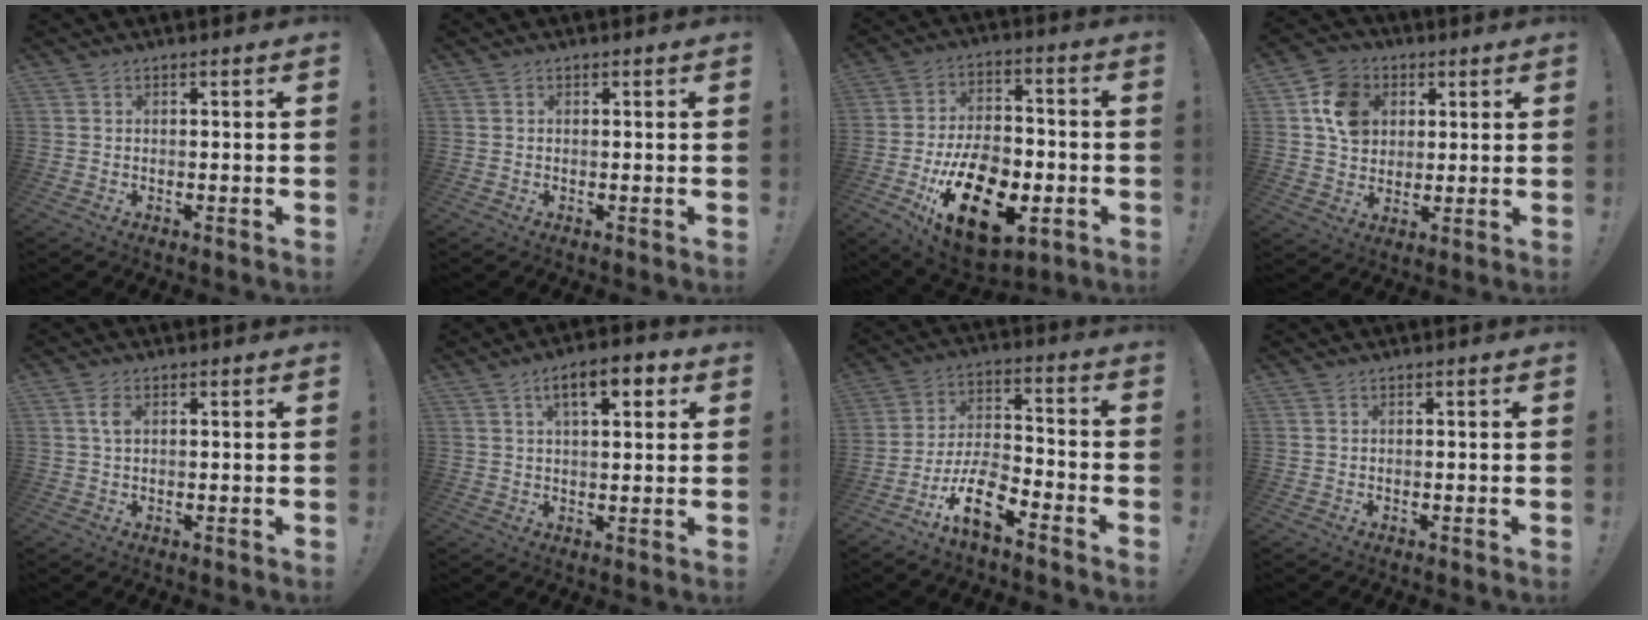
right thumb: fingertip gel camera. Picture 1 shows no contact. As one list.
[{"total": 0.0}, {"total": 22.9, "force": [-8.5, 13.6, 16.4], "torque": [-0.269, 0.051, -0.126]}, {"total": 11.7, "force": [3.6, 9.9, 5.3], "torque": [-0.073, -0.002, 0.073]}, {"total": 2.9, "force": [0.8, 1.5, 2.4], "torque": [-0.049, 0.006, 0.014]}, {"total": 8.7, "force": [3.7, 3.3, 7.1], "torque": [-0.106, -0.002, 0.057]}, {"total": 13.7, "force": [-8.8, 5.2, 9.0], "torque": [-0.165, 0.055, -0.149]}, {"total": 0.0}]